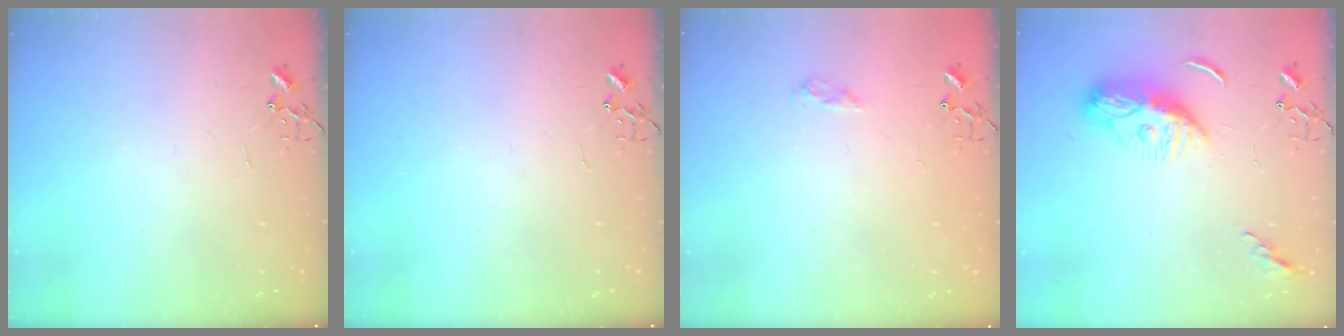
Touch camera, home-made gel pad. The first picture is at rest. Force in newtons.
{"total": 0.0}
{"total": 6.5, "press": 6.5, "slide": 0.8}
{"total": 9.9, "press": 9.9, "slide": 1.1}